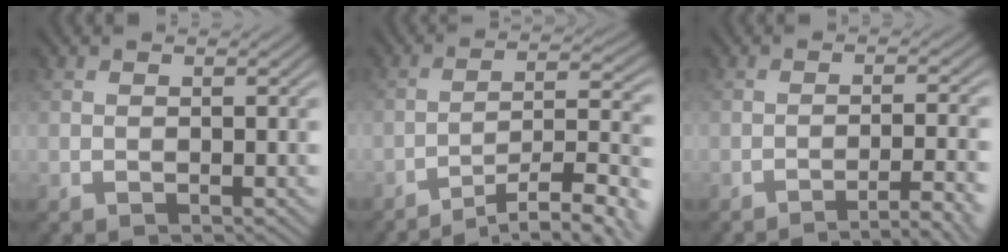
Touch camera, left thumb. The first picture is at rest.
{"total": 11.8, "force": [-8.8, 2.5, 7.4], "torque": [-0.111, 0.006, -0.126]}
{"total": 6.6, "force": [-4.3, 1.1, 4.9], "torque": [-0.066, 0.012, -0.065]}